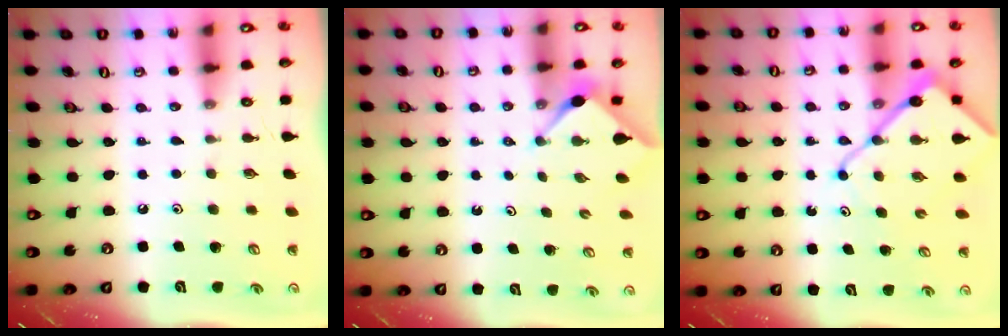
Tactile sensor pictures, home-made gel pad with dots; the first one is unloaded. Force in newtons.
{"total": 2.9, "press": 2.9, "slide": 0.4}
{"total": 11.8, "press": 11.7, "slide": 1.2}